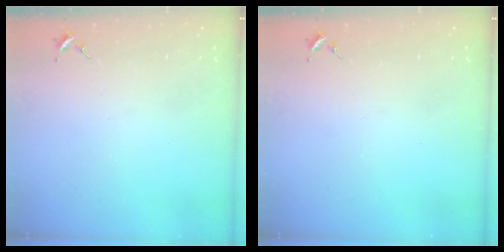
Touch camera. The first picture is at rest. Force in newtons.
{"total": 0.0}